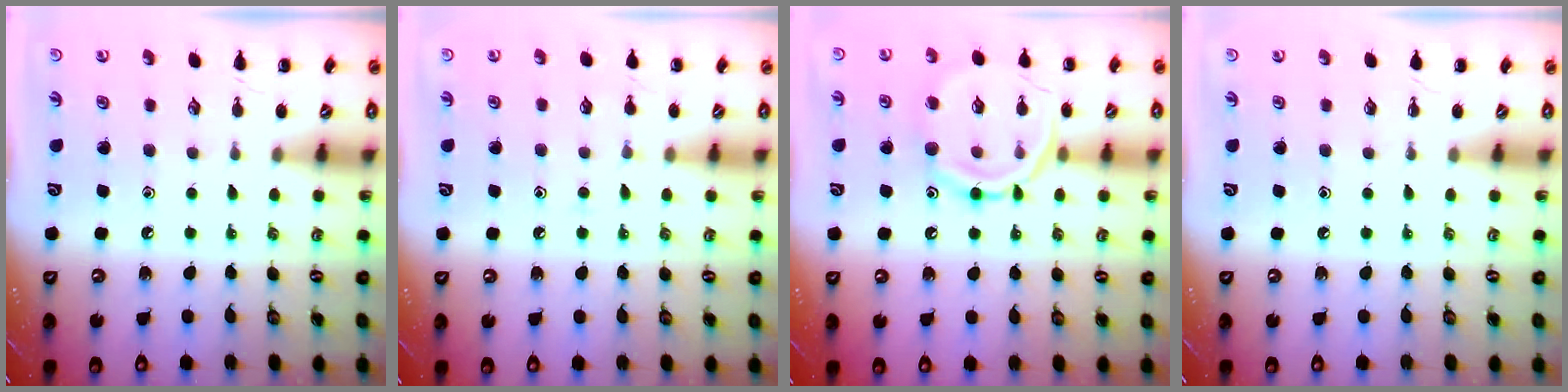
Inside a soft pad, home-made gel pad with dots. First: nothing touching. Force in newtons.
{"total": 6.9, "press": 6.6, "slide": 2.0}
{"total": 14.4, "press": 14.4, "slide": 0.9}
{"total": 0.0}